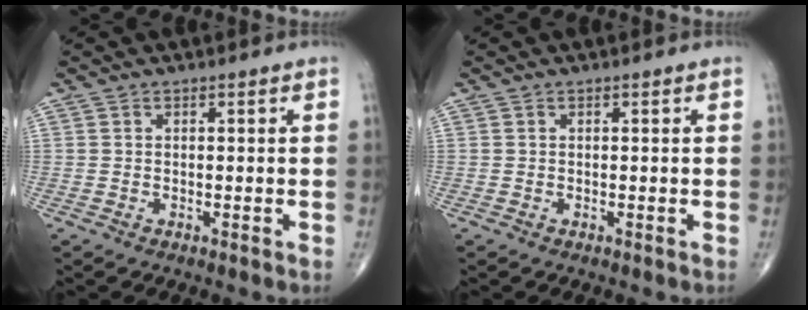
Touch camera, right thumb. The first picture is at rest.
{"total": 0.0}